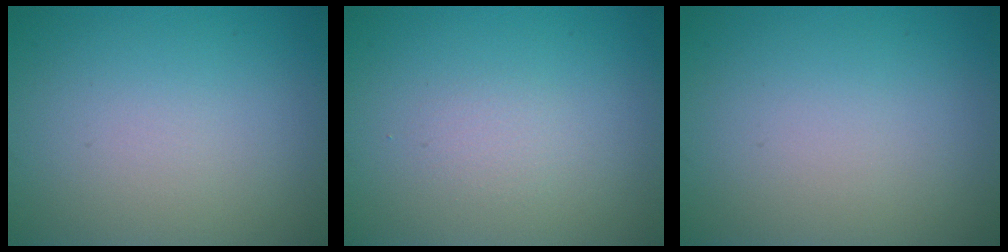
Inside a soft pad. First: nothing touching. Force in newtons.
{"total": 2.6, "press": 2.6, "slide": 0.3}
{"total": 0.0}